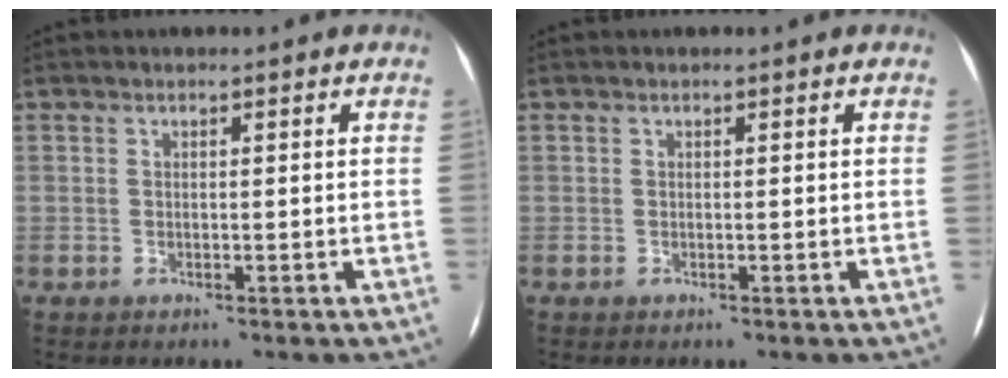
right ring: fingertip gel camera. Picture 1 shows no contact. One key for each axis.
{"total": 0.0}